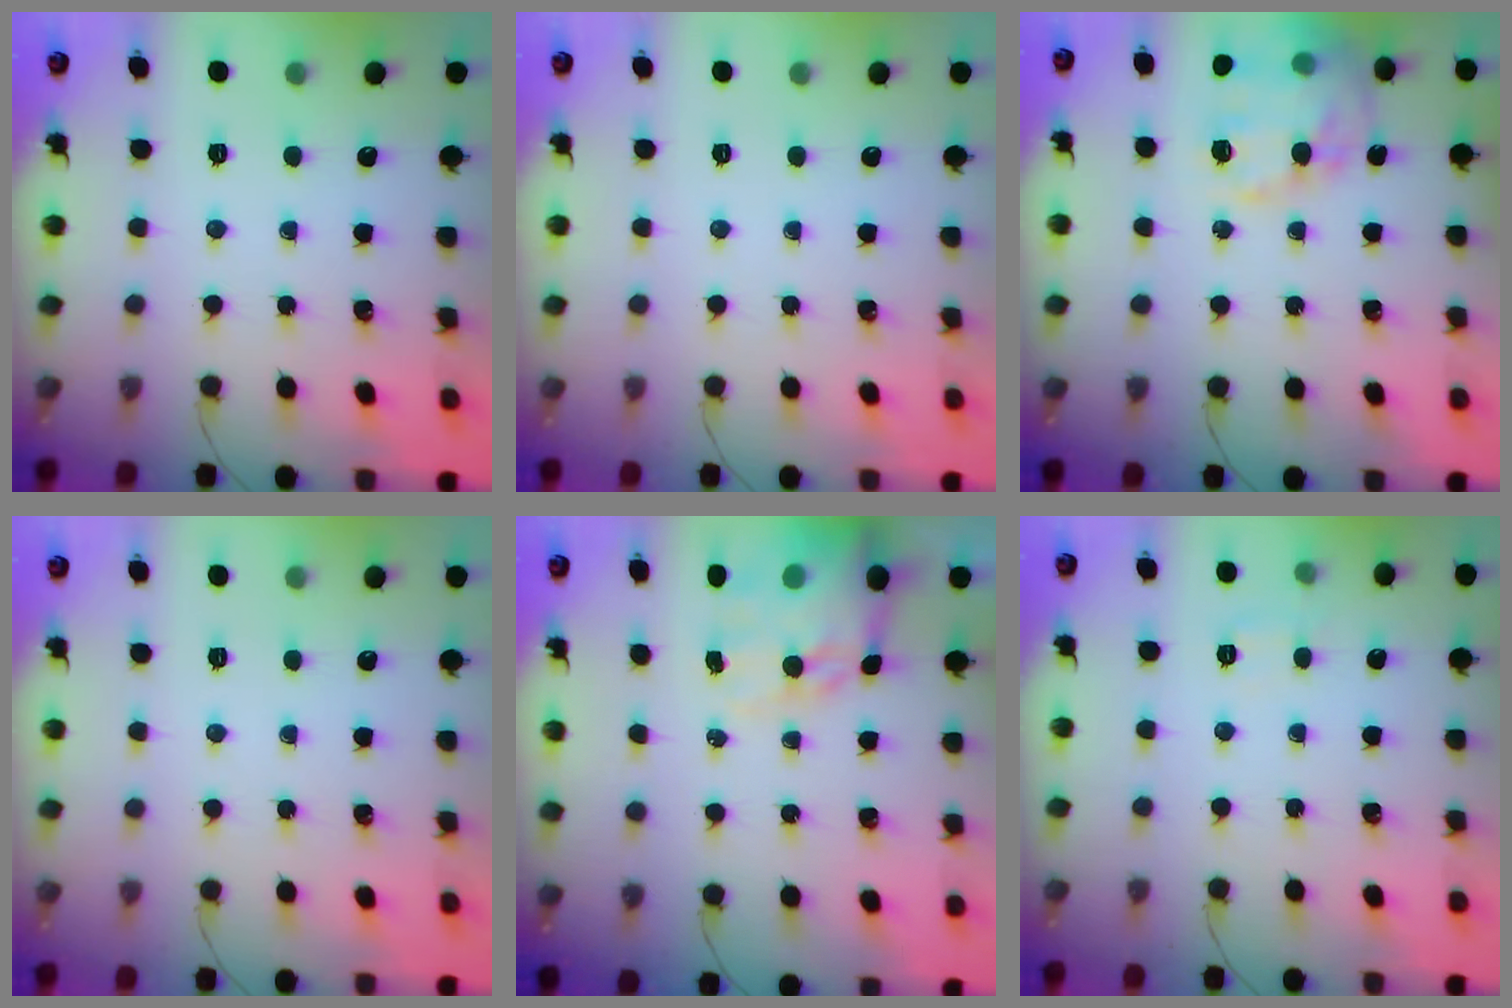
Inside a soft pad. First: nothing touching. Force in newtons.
{"total": 0.0}
{"total": 20.6, "press": 20.2, "slide": 3.6}
{"total": 0.0}
{"total": 15.8, "press": 15.3, "slide": 4.1}
{"total": 6.3, "press": 6.2, "slide": 1.1}